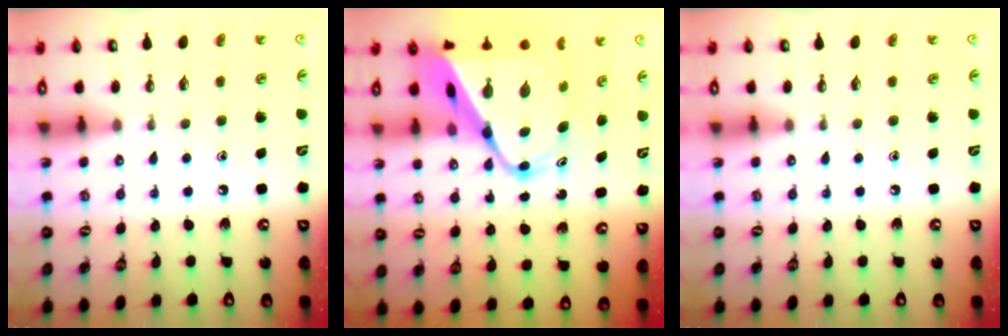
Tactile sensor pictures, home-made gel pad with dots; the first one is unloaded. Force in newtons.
{"total": 16.2, "press": 16.1, "slide": 1.2}
{"total": 0.0}